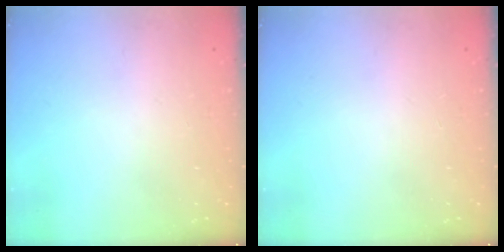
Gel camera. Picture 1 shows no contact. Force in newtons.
{"total": 0.0}